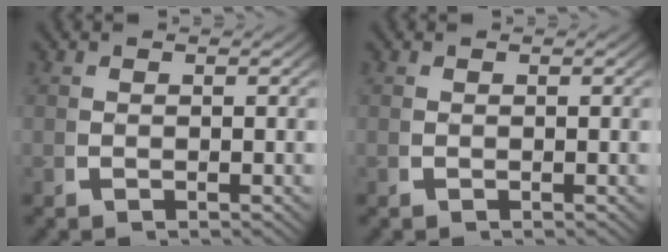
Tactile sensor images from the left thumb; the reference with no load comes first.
{"total": 0.0}